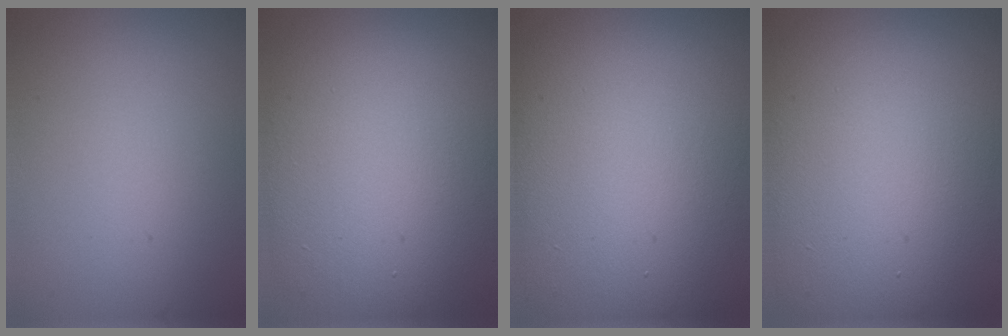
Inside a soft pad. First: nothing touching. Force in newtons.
{"total": 14.7, "press": 14.7, "slide": 0.9}
{"total": 18.7, "press": 18.7, "slide": 1.0}
{"total": 18.4, "press": 18.4, "slide": 0.8}